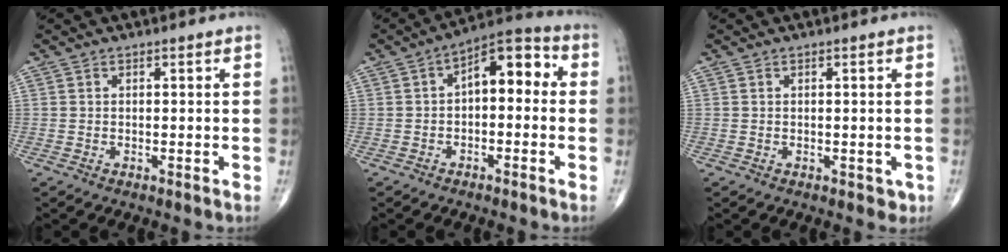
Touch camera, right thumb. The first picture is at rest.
{"total": 9.5, "force": [0.4, 5.2, 7.9], "torque": [-0.087, 0.038, -0.008]}
{"total": 1.5, "force": [-0.2, 1.1, 1.1], "torque": [-0.006, 0.001, 0.000]}